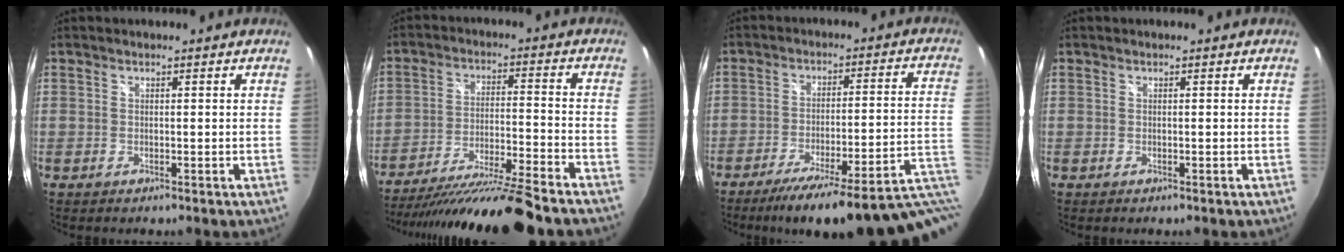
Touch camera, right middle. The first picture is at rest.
{"total": 18.6, "force": [-16.3, -0.8, 8.9], "torque": [-0.172, -0.033, -0.264]}
{"total": 21.4, "force": [-15.1, 1.3, 15.0], "torque": [-0.191, -0.035, -0.196]}
{"total": 0.0}